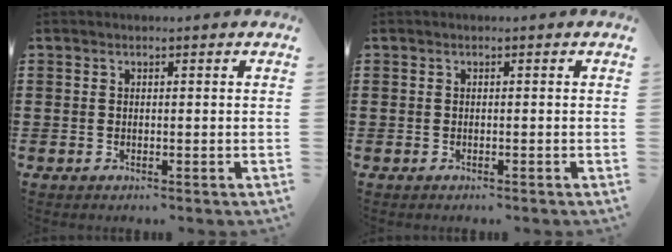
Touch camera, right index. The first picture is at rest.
{"total": 0.0}